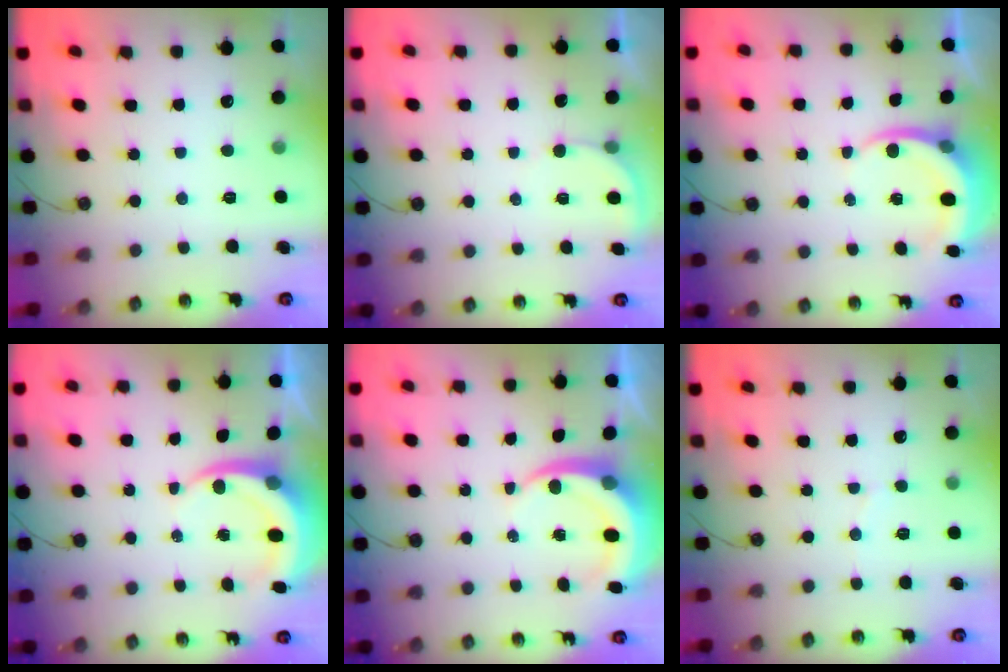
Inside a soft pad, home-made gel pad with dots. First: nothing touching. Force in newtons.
{"total": 2.9, "press": 2.9, "slide": 0.2}
{"total": 5.3, "press": 5.3, "slide": 0.4}
{"total": 6.5, "press": 6.4, "slide": 0.8}
{"total": 7.3, "press": 7.3, "slide": 0.9}
{"total": 3.2, "press": 3.2, "slide": 0.2}